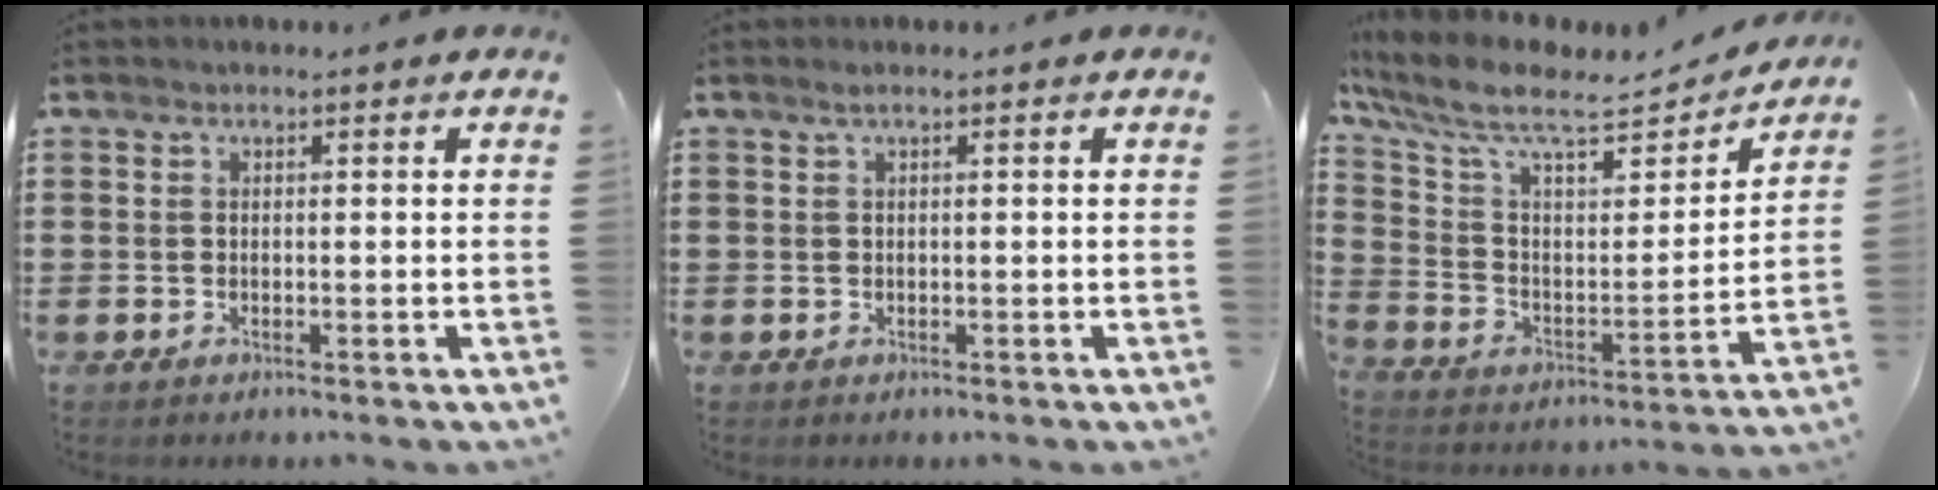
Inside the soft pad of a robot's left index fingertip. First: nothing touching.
{"total": 0.7, "force": [0.2, -0.1, 0.7], "torque": [-0.010, -0.004, 0.004]}
{"total": 10.0, "force": [7.7, 2.5, 5.8], "torque": [-0.144, -0.047, 0.130]}